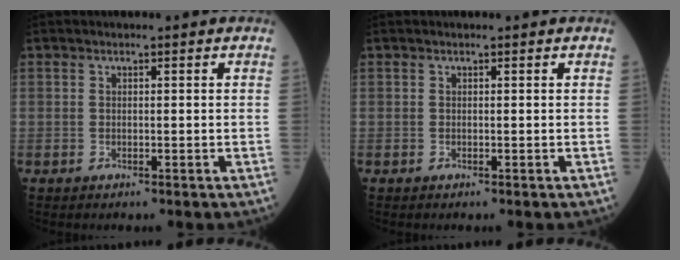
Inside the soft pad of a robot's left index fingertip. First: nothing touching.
{"total": 0.0}